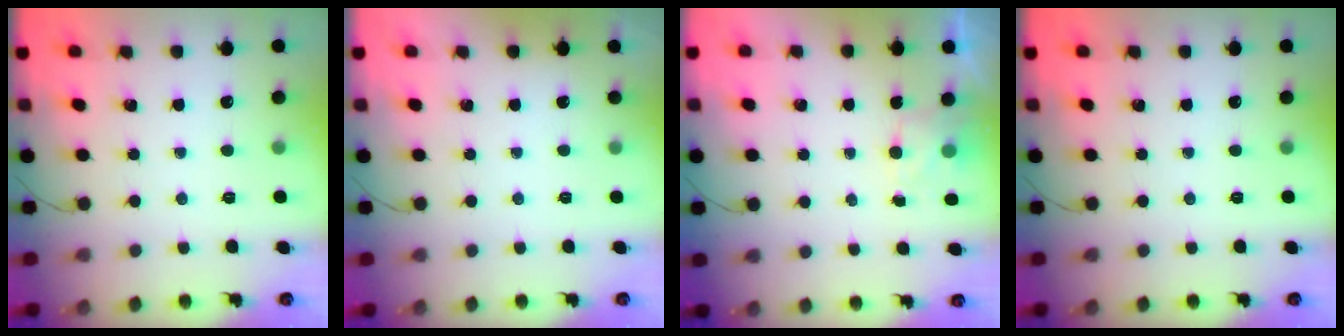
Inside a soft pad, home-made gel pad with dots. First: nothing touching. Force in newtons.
{"total": 1.9, "press": 1.9, "slide": 0.3}
{"total": 3.7, "press": 3.6, "slide": 1.1}
{"total": 0.0}